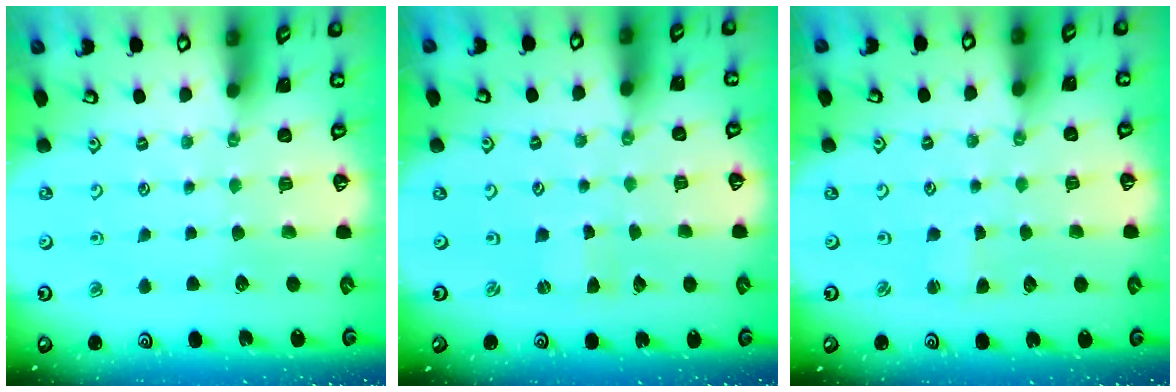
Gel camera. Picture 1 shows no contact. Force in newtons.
{"total": 0.0}
{"total": 1.5, "press": 1.5, "slide": 0.2}